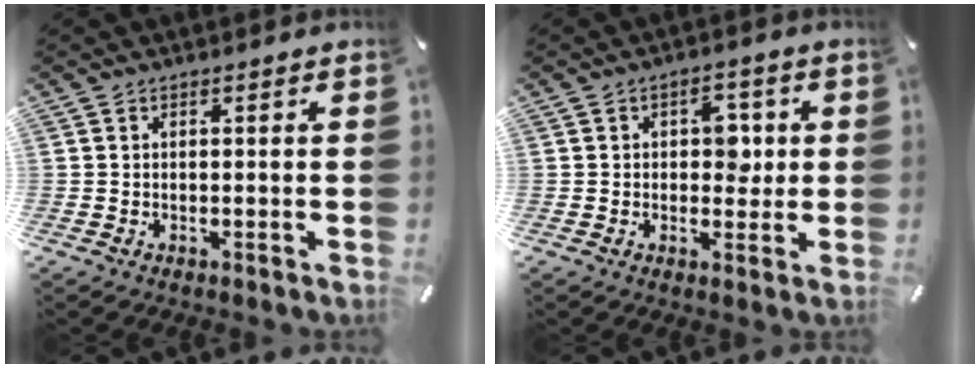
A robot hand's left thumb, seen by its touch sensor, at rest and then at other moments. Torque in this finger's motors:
{"motor_torque": [1.11, 1.34, 0.59, -0.82, 0.03]}